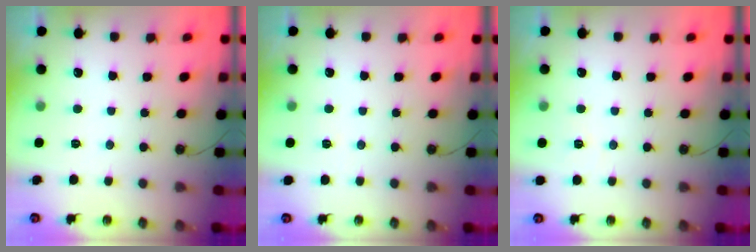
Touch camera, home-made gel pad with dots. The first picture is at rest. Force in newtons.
{"total": 2.6, "press": 1.3, "slide": 2.2}
{"total": 2.8, "press": 2.7, "slide": 0.9}